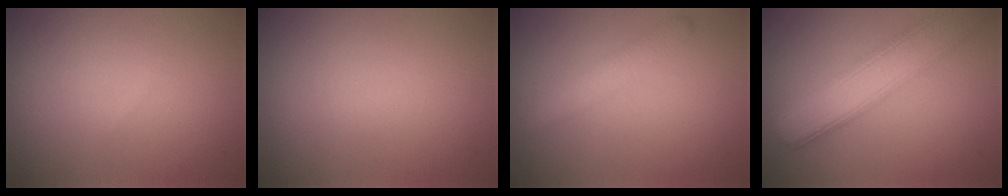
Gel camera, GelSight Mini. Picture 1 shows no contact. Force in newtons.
{"total": 0.0}
{"total": 2.0, "press": 2.0, "slide": 0.1}
{"total": 6.5, "press": 6.5, "slide": 0.3}